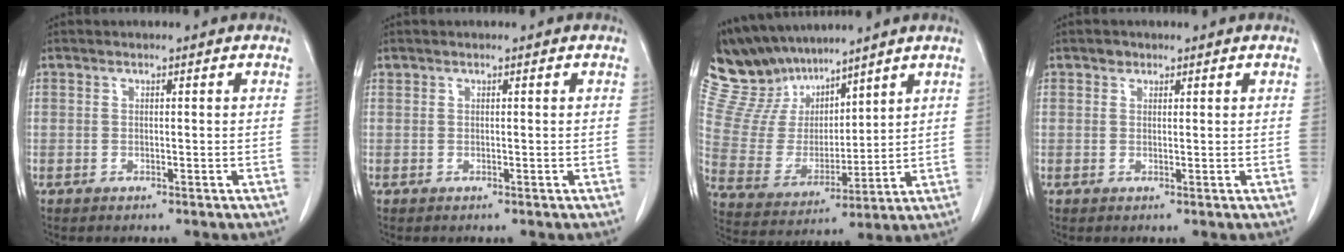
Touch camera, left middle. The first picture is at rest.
{"total": 0.0}
{"total": 12.6, "force": [11.4, 4.5, 3.0], "torque": [-0.084, 0.019, 0.235]}
{"total": 1.0, "force": [0.7, 0.7, 0.2], "torque": [0.002, -0.002, 0.008]}